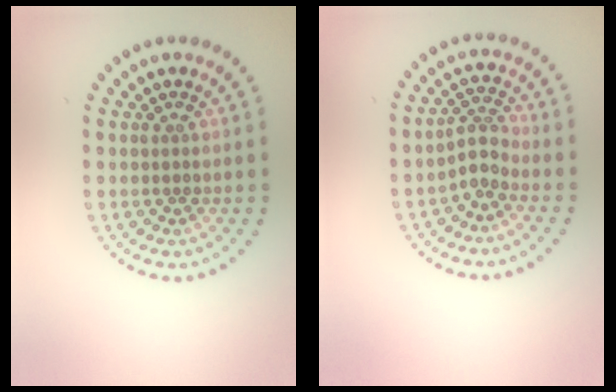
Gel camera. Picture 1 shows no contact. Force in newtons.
{"total": 2.2, "press": 1.5, "slide": 1.6}